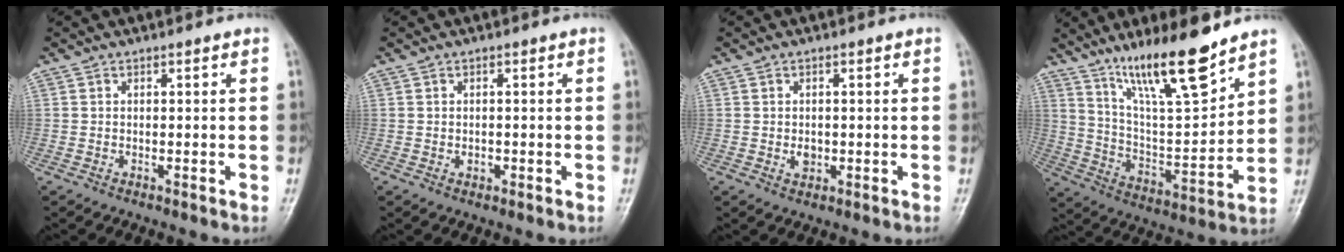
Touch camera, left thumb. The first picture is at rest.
{"total": 1.3, "force": [-0.3, 1.0, 0.7], "torque": [-0.005, 0.002, -0.003]}
{"total": 2.1, "force": [-0.2, 1.7, 1.3], "torque": [-0.013, 0.000, -0.001]}
{"total": 17.0, "force": [12.2, 3.2, 11.4], "torque": [-0.176, -0.074, 0.225]}